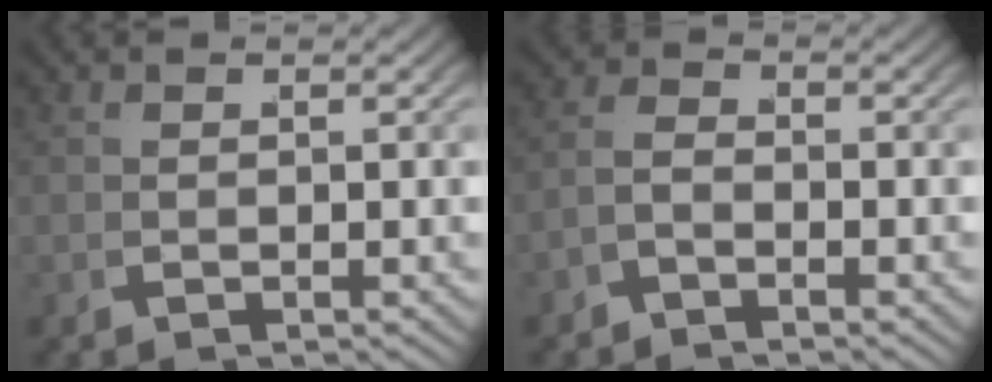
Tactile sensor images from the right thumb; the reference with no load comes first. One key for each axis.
{"total": 1.5, "fx": -1.2, "fy": 0.7, "fz": 0.6, "tx": -0.008, "ty": -0.003, "tz": -0.024}